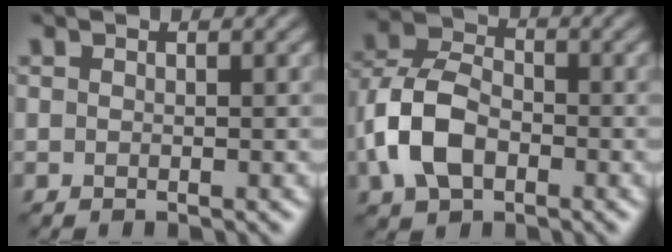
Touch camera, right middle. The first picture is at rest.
{"total": 6.6, "force": [-2.0, 4.4, 4.5], "torque": [-0.107, 0.005, -0.047]}